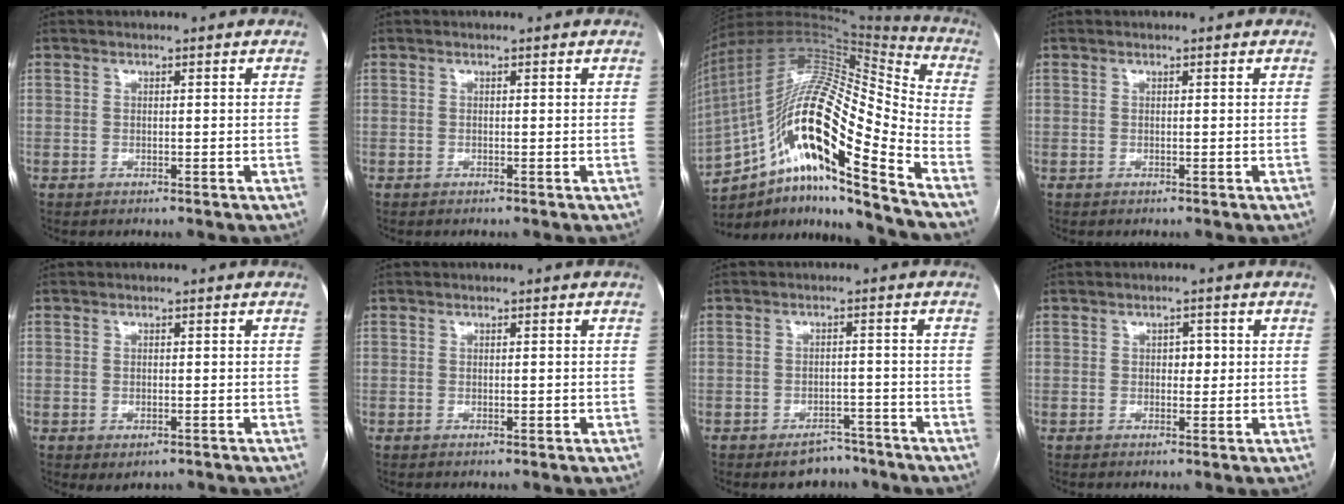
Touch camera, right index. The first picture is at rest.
{"total": 0.0}
{"total": 24.3, "force": [-12.6, 3.5, 20.5], "torque": [-0.366, 0.018, -0.217]}
{"total": 0.0}
{"total": 2.0, "force": [-0.9, 1.0, 1.4], "torque": [-0.022, -0.004, 0.000]}
{"total": 0.7, "force": [-0.1, 0.3, 0.7], "torque": [-0.011, 0.001, 0.000]}
{"total": 5.0, "force": [-4.1, 2.5, 1.5], "torque": [-0.014, 0.005, -0.056]}
{"total": 2.0, "force": [0.2, 1.3, 1.5], "torque": [-0.018, 0.006, 0.002]}